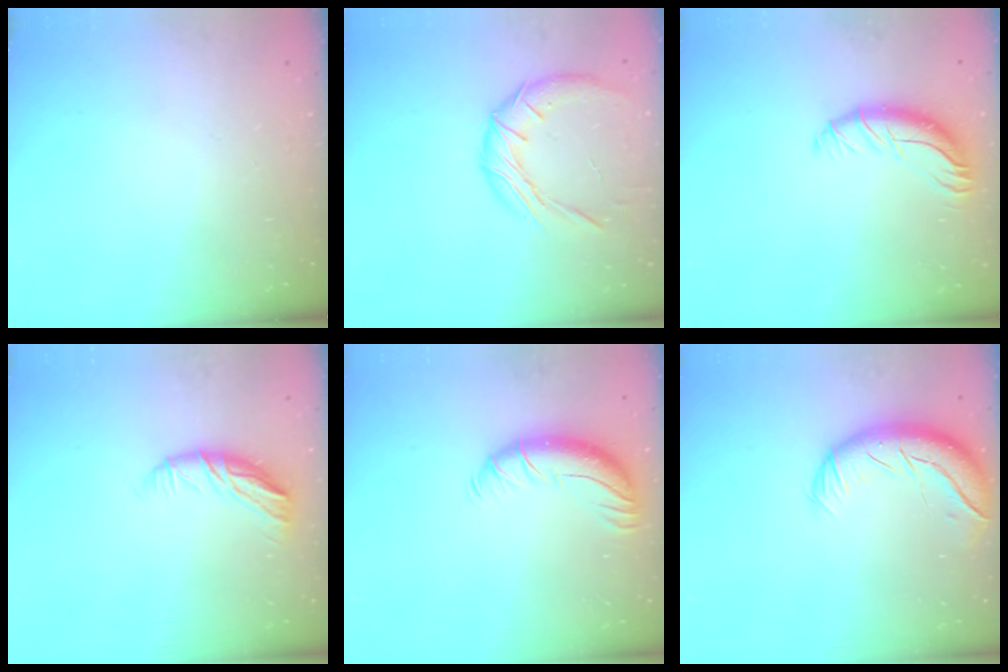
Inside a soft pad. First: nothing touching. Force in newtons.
{"total": 11.5, "press": 11.5, "slide": 0.8}
{"total": 10.4, "press": 10.1, "slide": 2.2}
{"total": 10.3, "press": 10.2, "slide": 1.7}
{"total": 10.9, "press": 10.5, "slide": 3.0}
{"total": 14.0, "press": 13.5, "slide": 3.7}